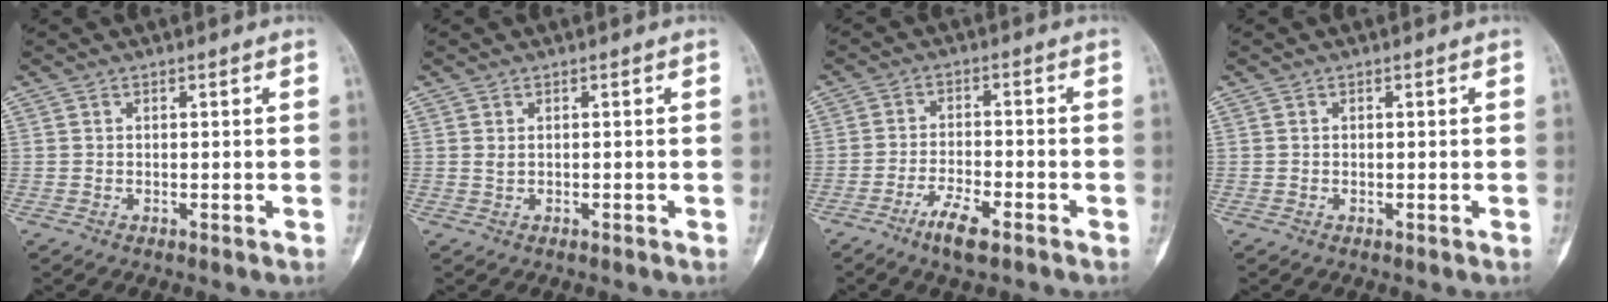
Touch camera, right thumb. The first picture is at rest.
{"total": 0.7, "force": [0.0, 0.5, 0.5], "torque": [-0.008, 0.000, 0.001]}
{"total": 6.2, "force": [-4.1, 1.8, 4.3], "torque": [-0.080, 0.018, -0.074]}
{"total": 0.0}